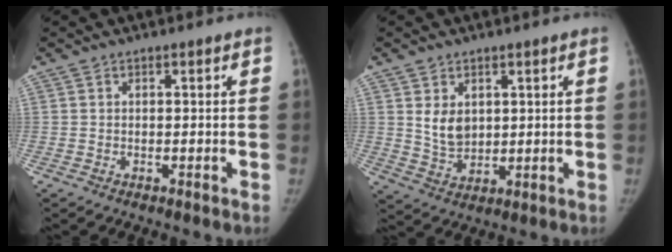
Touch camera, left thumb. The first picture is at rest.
{"total": 5.8, "force": [1.9, 4.1, 3.7], "torque": [-0.046, -0.022, 0.047]}